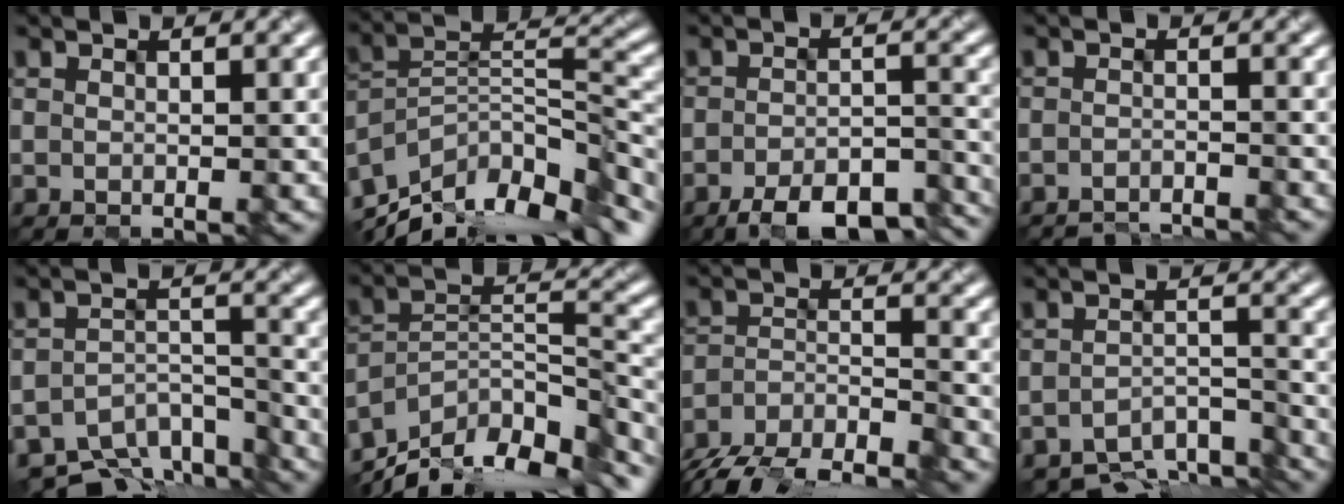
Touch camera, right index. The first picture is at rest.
{"total": 12.5, "force": [-9.5, 5.4, 6.1], "torque": [-0.128, 0.012, -0.157]}
{"total": 7.6, "force": [-5.7, 2.6, 4.3], "torque": [-0.063, -0.013, -0.079]}
{"total": 3.2, "force": [-3.2, 0.0, 0.0], "torque": [0.005, -0.007, -0.049]}
{"total": 8.5, "force": [-7.6, 2.9, 2.4], "torque": [-0.032, -0.011, -0.111]}
{"total": 13.1, "force": [-10.4, 5.0, 6.0], "torque": [-0.121, 0.011, -0.162]}
{"total": 10.0, "force": [-8.9, 3.3, 3.3], "torque": [-0.056, -0.019, -0.129]}
{"total": 7.6, "force": [-6.9, 2.1, 2.5], "torque": [-0.037, -0.019, -0.097]}